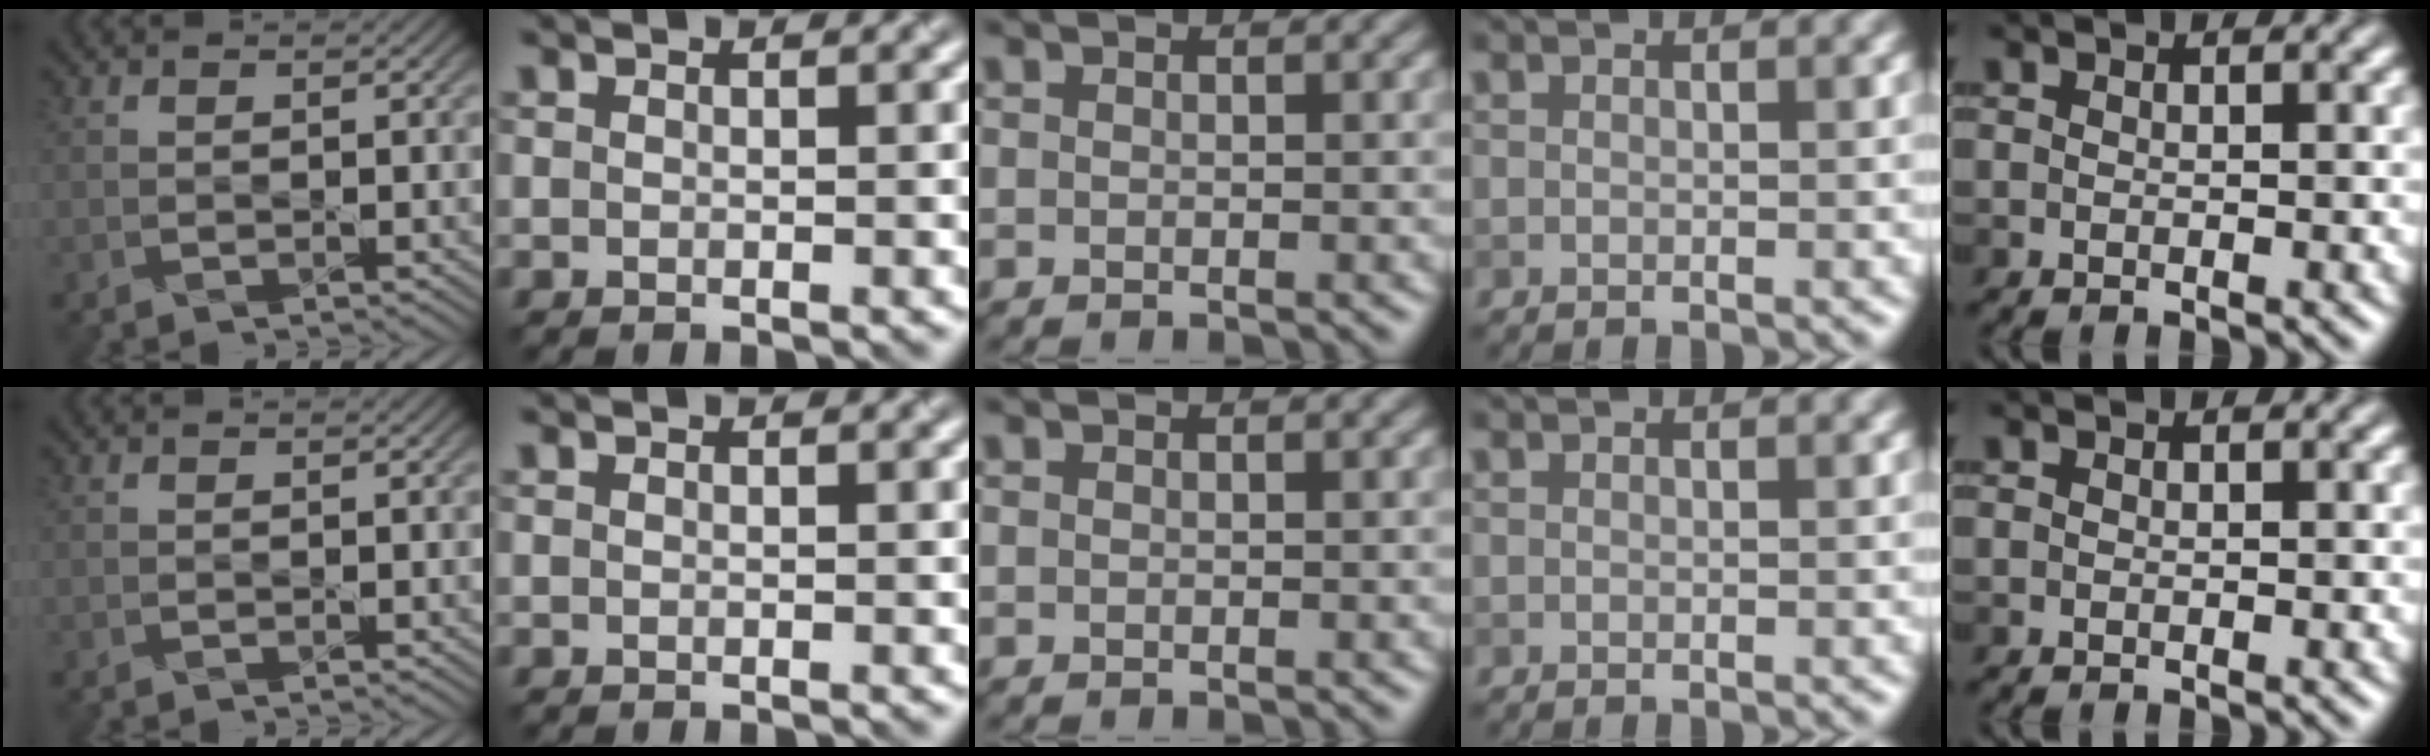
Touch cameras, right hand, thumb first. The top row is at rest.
{}